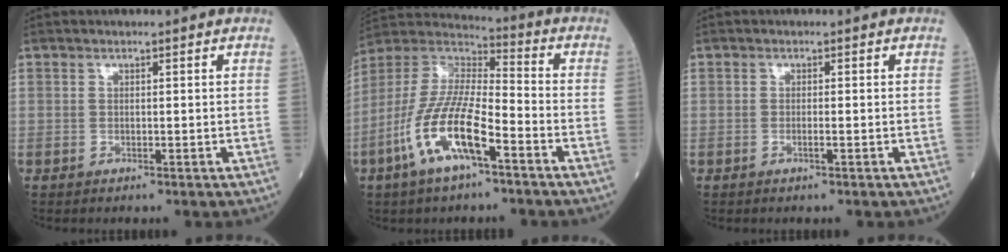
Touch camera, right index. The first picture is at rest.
{"total": 14.4, "force": [-6.3, 3.6, 12.4], "torque": [-0.262, -0.002, -0.123]}
{"total": 0.8, "force": [-0.4, 0.0, 0.8], "torque": [-0.015, 0.000, -0.006]}